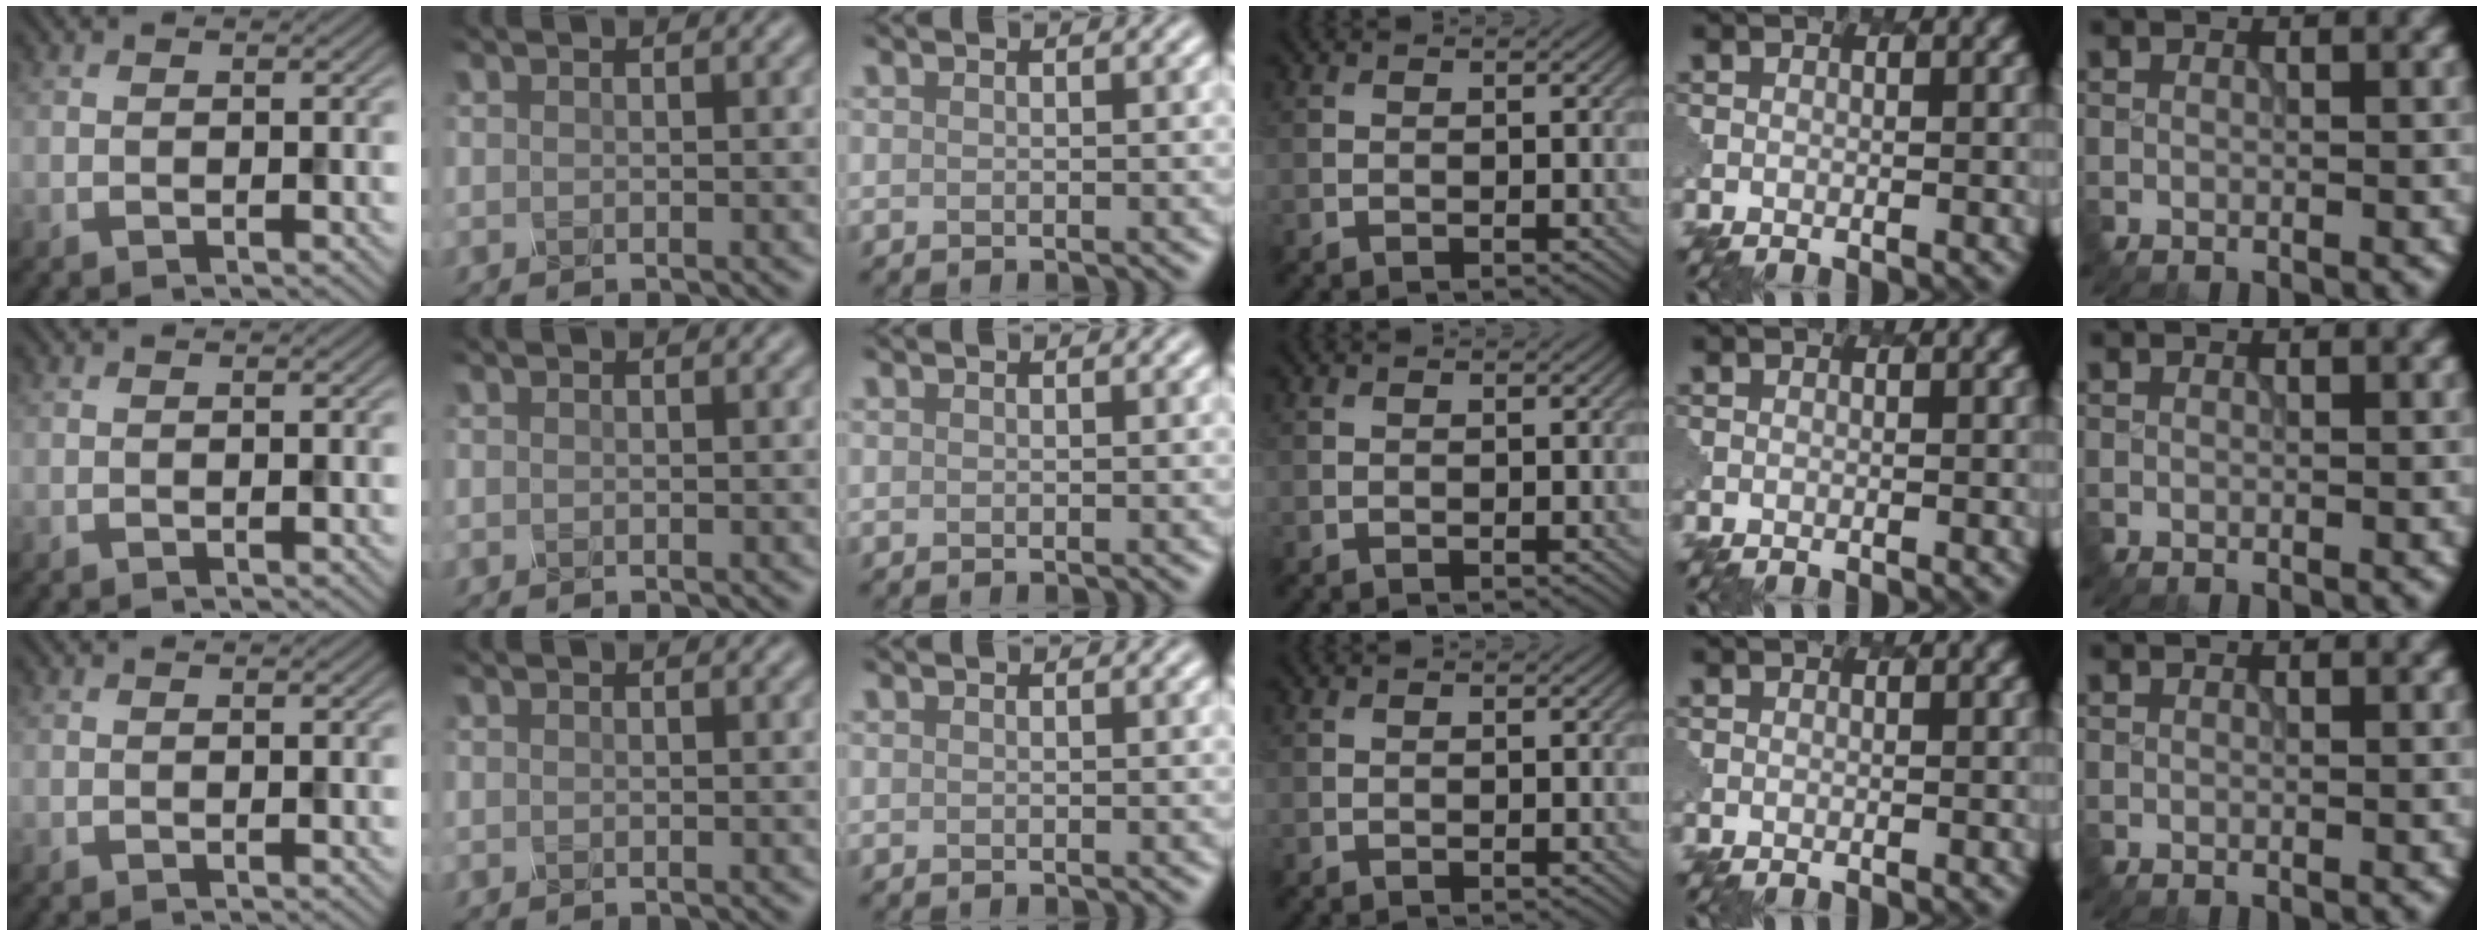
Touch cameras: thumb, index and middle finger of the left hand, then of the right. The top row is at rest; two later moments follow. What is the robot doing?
{"motion": "dispense", "object": "spray bottle"}